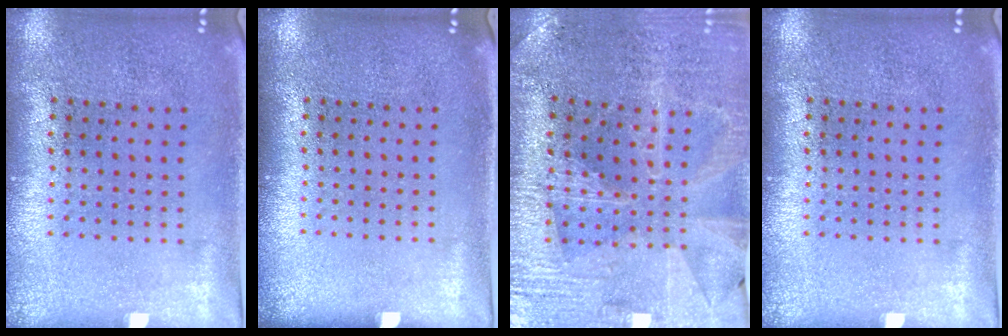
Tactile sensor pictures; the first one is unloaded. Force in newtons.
{"total": 0.0}
{"total": 2.3, "press": 2.3, "slide": 0.5}
{"total": 0.0}